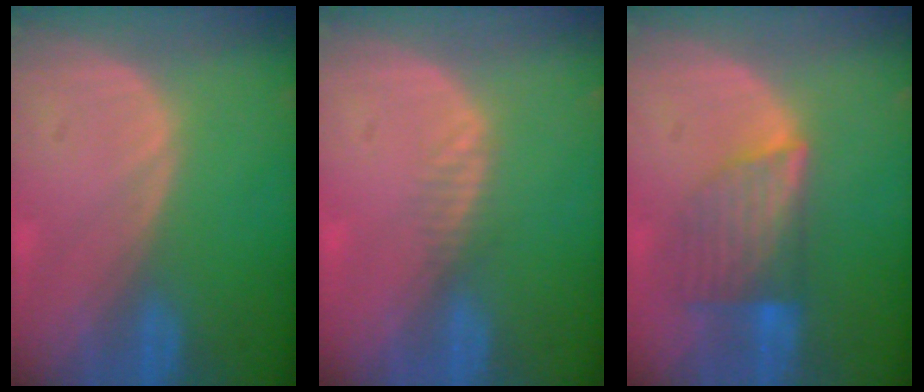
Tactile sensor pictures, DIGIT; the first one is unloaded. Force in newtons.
{"total": 1.3, "press": 1.1, "slide": 0.7}
{"total": 7.2, "press": 6.5, "slide": 3.1}